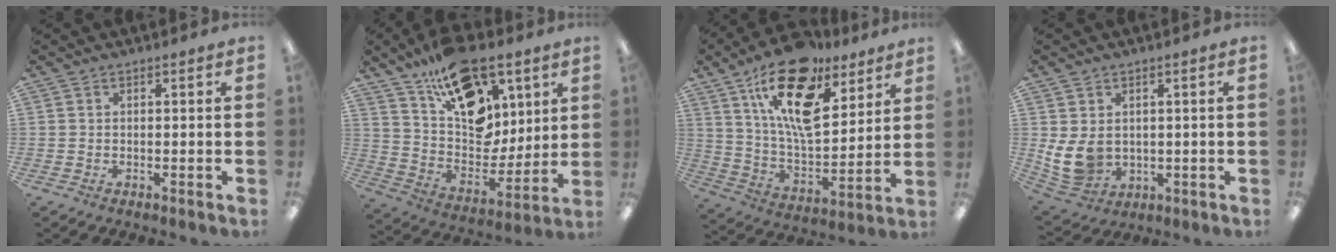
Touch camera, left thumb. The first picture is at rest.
{"total": 21.4, "force": [12.3, 12.9, 11.8], "torque": [-0.181, -0.075, 0.225]}
{"total": 21.8, "force": [13.0, 10.2, 14.2], "torque": [-0.247, -0.065, 0.226]}
{"total": 8.4, "force": [1.2, 6.4, 5.2], "torque": [-0.126, -0.007, 0.026]}